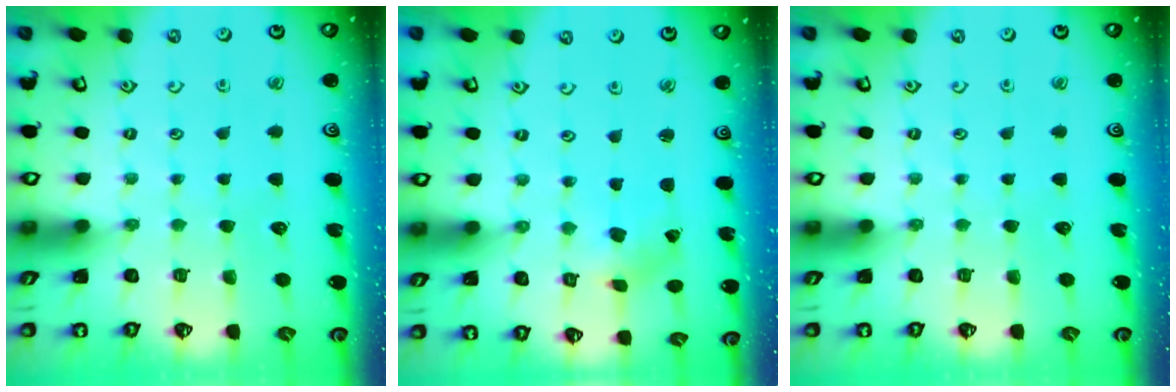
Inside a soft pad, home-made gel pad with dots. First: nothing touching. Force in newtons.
{"total": 1.1, "press": 1.1, "slide": 0.2}
{"total": 0.0}